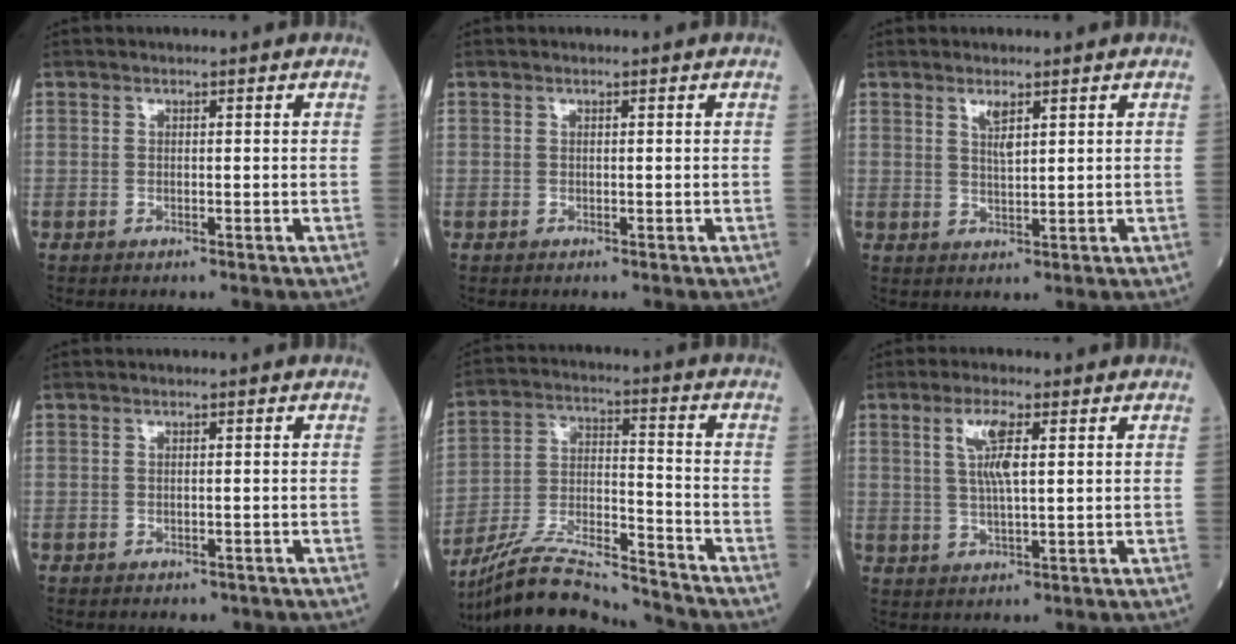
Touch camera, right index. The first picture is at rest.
{"total": 0.0}
{"total": 2.5, "force": [1.5, 0.5, 2.0], "torque": [-0.041, -0.002, 0.030]}
{"total": 0.9, "force": [-0.6, 0.6, 0.4], "torque": [-0.009, 0.001, -0.004]}
{"total": 15.4, "force": [-14.5, 0.9, 5.2], "torque": [-0.103, 0.009, -0.262]}
{"total": 5.5, "force": [1.7, 0.9, 5.1], "torque": [-0.104, 0.003, 0.035]}